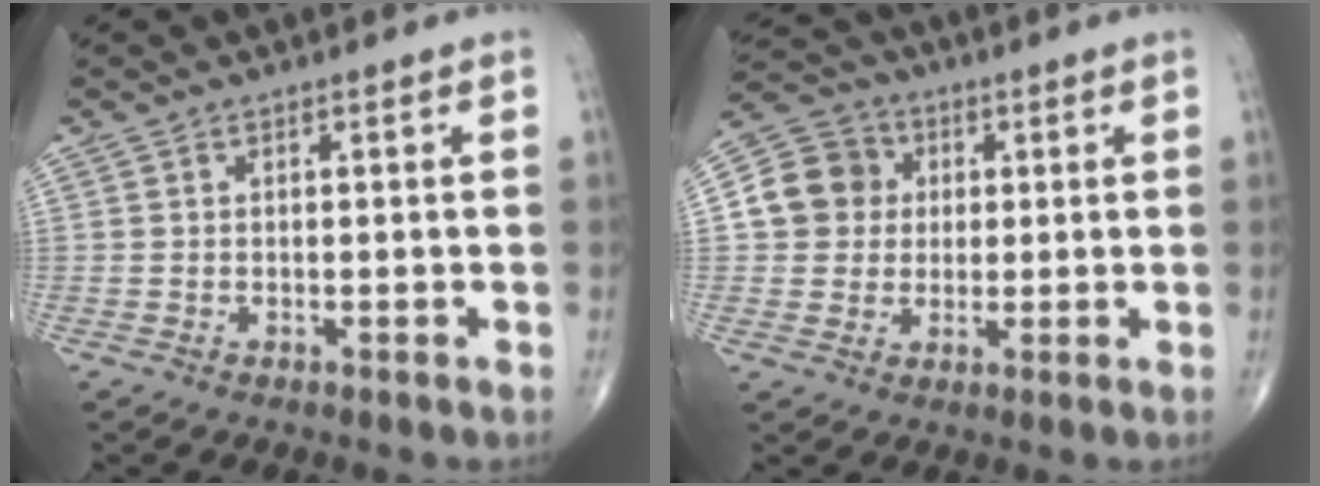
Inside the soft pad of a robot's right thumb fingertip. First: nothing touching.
{"total": 9.9, "force": [1.3, 9.2, 3.4], "torque": [-0.040, 0.011, 0.012]}